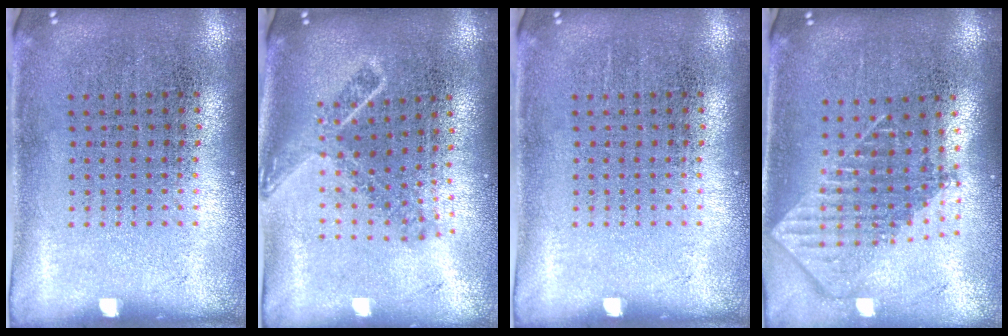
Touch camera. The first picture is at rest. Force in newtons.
{"total": 1.8, "press": 1.3, "slide": 1.2}
{"total": 0.0}
{"total": 1.9, "press": 1.5, "slide": 1.3}